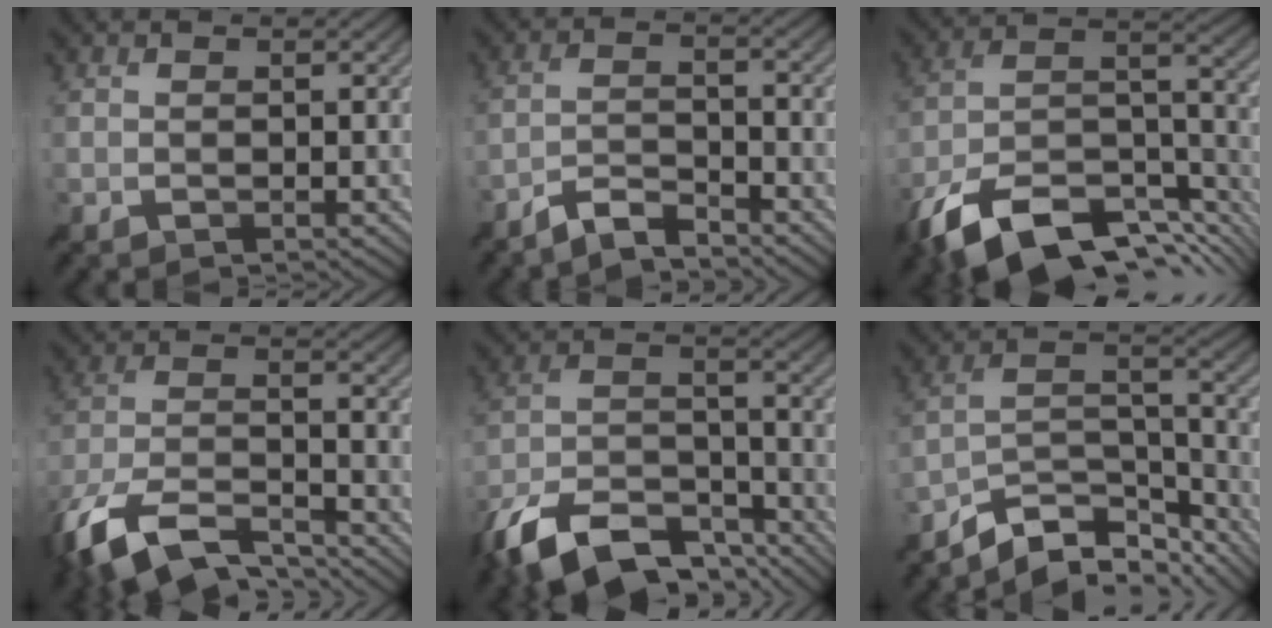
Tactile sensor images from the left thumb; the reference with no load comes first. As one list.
[{"total": 4.1, "force": [-3.6, 0.7, 1.8], "torque": [-0.036, 0.006, -0.078]}, {"total": 15.9, "force": [-10.8, 6.1, 9.8], "torque": [-0.217, -0.014, -0.188]}, {"total": 13.8, "force": [-9.8, 5.2, 8.1], "torque": [-0.196, -0.013, -0.186]}, {"total": 14.2, "force": [-10.3, 5.9, 7.9], "torque": [-0.168, -0.006, -0.191]}, {"total": 11.3, "force": [-8.9, 4.2, 5.5], "torque": [-0.102, 0.003, -0.157]}]